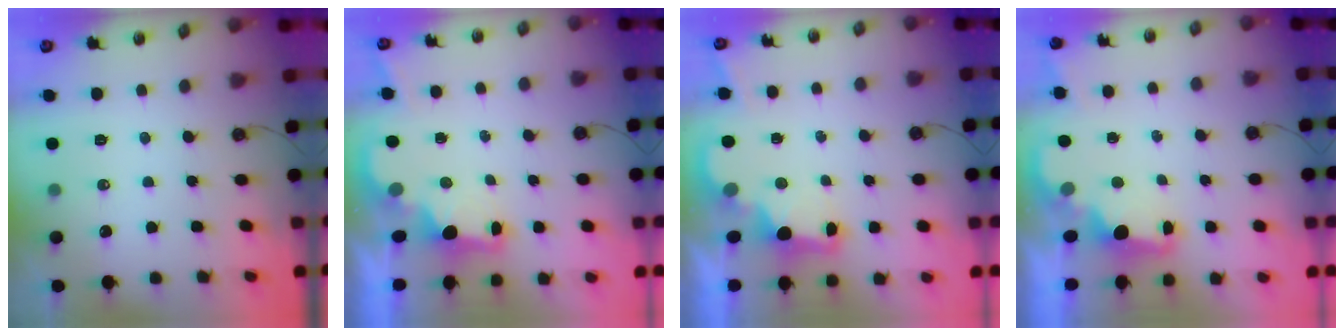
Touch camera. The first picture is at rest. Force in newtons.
{"total": 2.1, "press": 2.0, "slide": 0.8}
{"total": 2.9, "press": 2.9, "slide": 0.6}
{"total": 2.0, "press": 1.9, "slide": 0.8}